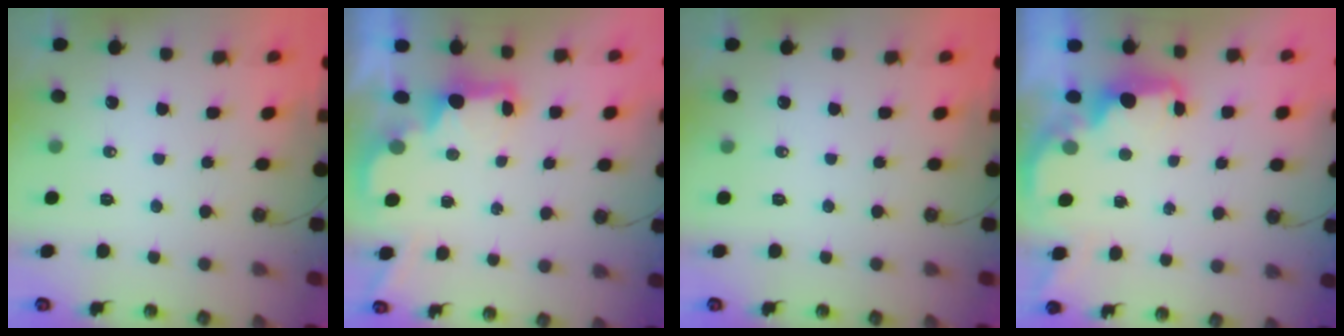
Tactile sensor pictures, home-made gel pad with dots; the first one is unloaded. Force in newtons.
{"total": 2.1, "press": 2.0, "slide": 0.7}
{"total": 0.0}
{"total": 2.1, "press": 1.9, "slide": 0.8}